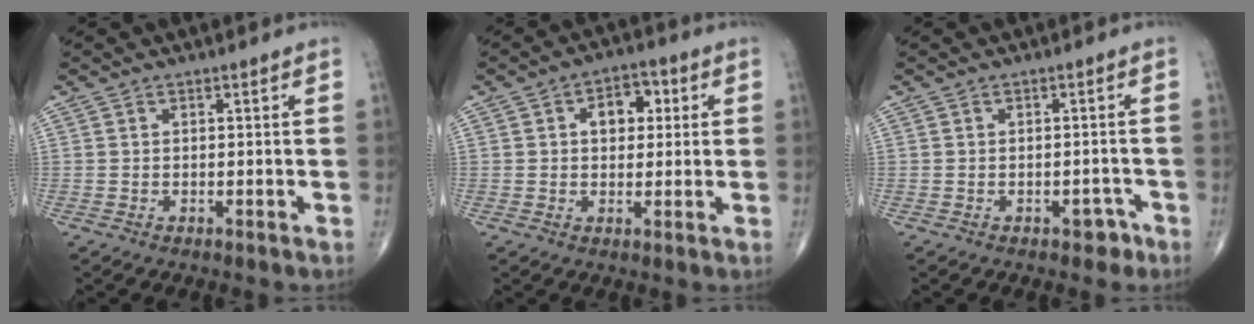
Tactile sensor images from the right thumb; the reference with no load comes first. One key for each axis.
{"total": 6.8, "fx": 1.6, "fy": 4.6, "fz": 4.8, "tx": -0.042, "ty": 0.010, "tz": 0.017}
{"total": 2.6, "fx": -1.6, "fy": 1.6, "fz": 1.2, "tx": -0.002, "ty": 0.012, "tz": -0.017}